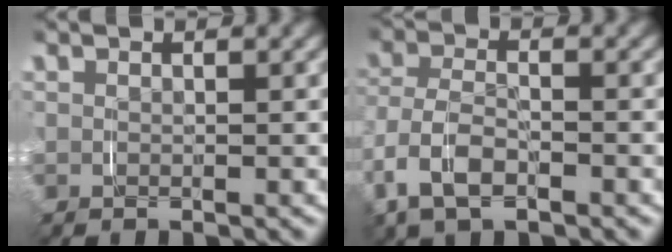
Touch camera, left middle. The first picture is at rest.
{"total": 4.6, "force": [-1.7, 3.0, 3.0], "torque": [-0.084, -0.011, -0.026]}